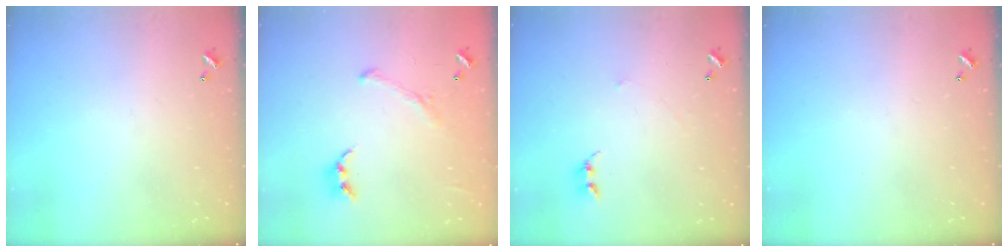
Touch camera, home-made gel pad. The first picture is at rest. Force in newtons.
{"total": 1.6, "press": 1.4, "slide": 0.8}
{"total": 2.6, "press": 2.6, "slide": 0.3}
{"total": 0.0}